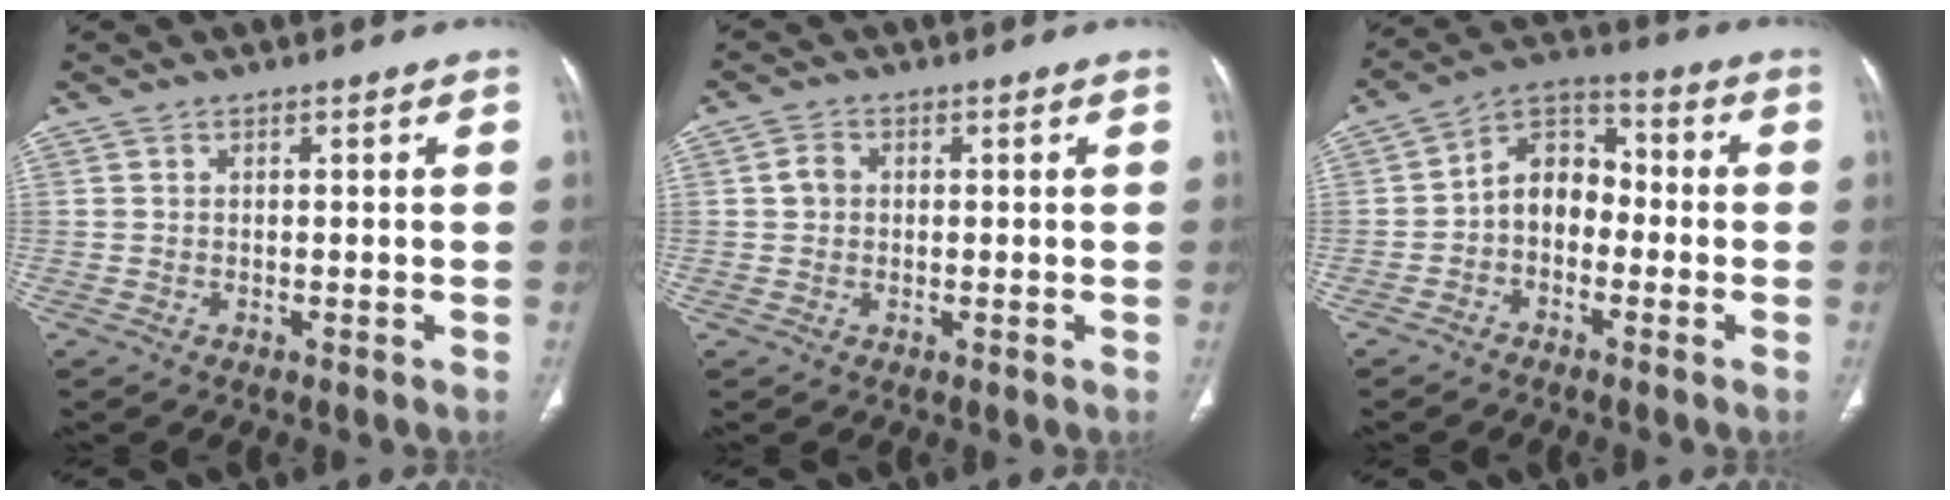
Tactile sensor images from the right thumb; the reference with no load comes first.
{"total": 2.4, "force": [0.2, 2.1, 1.2], "torque": [-0.018, 0.007, 0.002]}
{"total": 8.9, "force": [-1.7, 6.6, 5.7], "torque": [-0.064, 0.039, -0.048]}